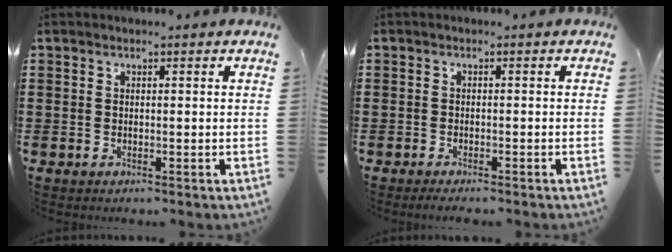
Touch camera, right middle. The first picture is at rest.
{"total": 1.2, "force": [-1.2, 0.0, 0.3], "torque": [-0.009, -0.003, -0.022]}